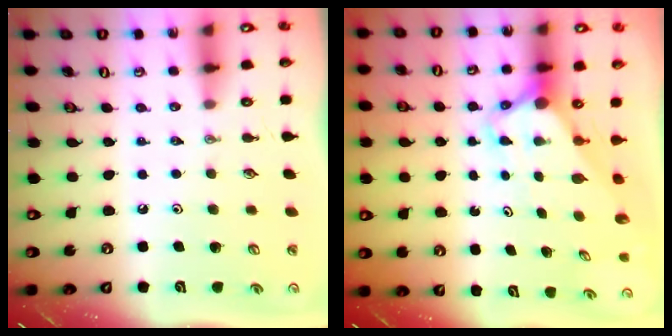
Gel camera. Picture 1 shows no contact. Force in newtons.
{"total": 3.8, "press": 3.7, "slide": 0.3}